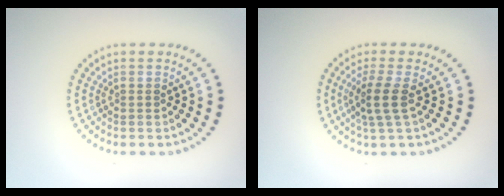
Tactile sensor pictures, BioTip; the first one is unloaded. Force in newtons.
{"total": 2.5, "press": 1.9, "slide": 1.5}